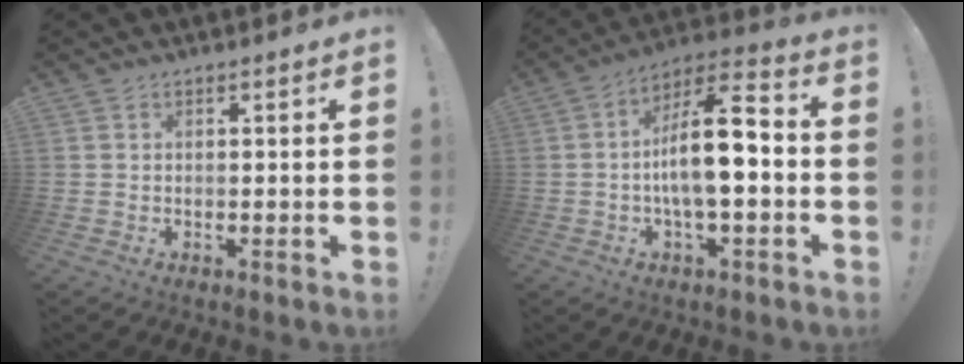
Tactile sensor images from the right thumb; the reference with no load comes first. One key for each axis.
{"total": 15.4, "fx": -2.1, "fy": 5.4, "fz": 14.2, "tx": -0.240, "ty": 0.014, "tz": -0.037}